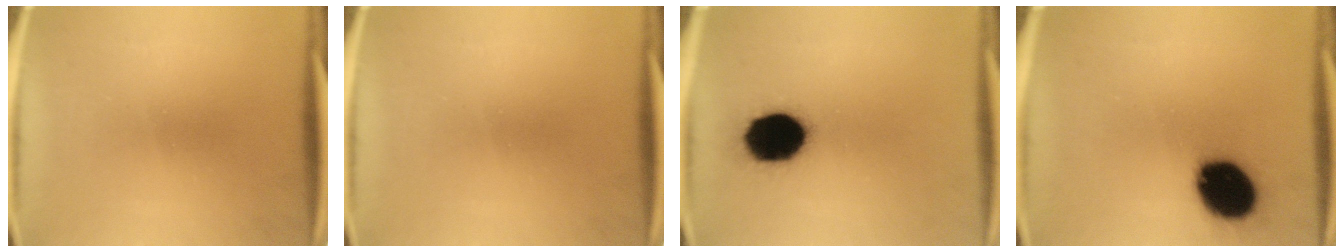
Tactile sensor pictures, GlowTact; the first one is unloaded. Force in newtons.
{"total": 0.0}
{"total": 16.9}
{"total": 16.6}